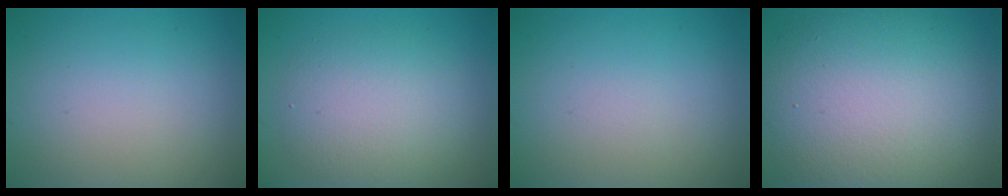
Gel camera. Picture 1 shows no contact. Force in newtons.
{"total": 5.1, "press": 5.1, "slide": 0.2}
{"total": 0.0}
{"total": 12.9, "press": 12.9, "slide": 0.8}